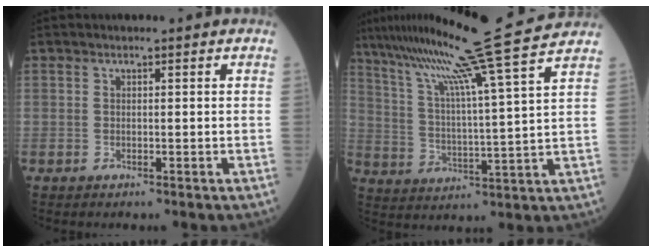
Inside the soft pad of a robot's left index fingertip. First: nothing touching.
{"total": 19.2, "force": [15.7, -3.3, 10.6], "torque": [-0.183, -0.014, 0.234]}